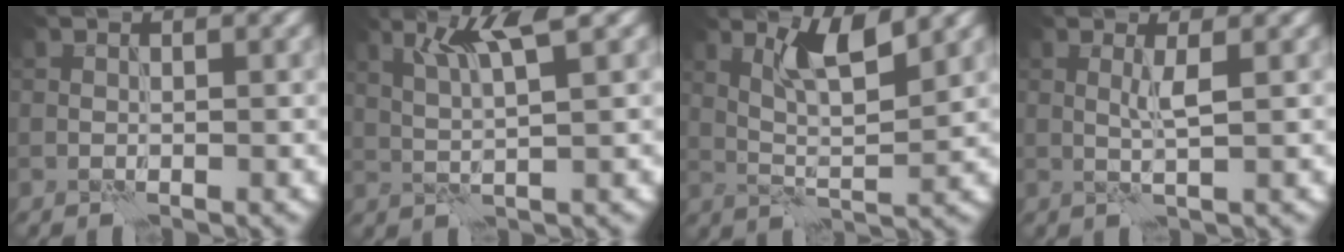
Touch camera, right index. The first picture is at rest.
{"total": 4.3, "force": [2.0, 0.3, 3.8], "torque": [-0.073, 0.001, 0.042]}
{"total": 4.5, "force": [2.3, 0.8, 3.8], "torque": [-0.078, -0.005, 0.043]}
{"total": 1.6, "force": [0.4, -0.1, 1.5], "torque": [-0.035, 0.000, 0.005]}